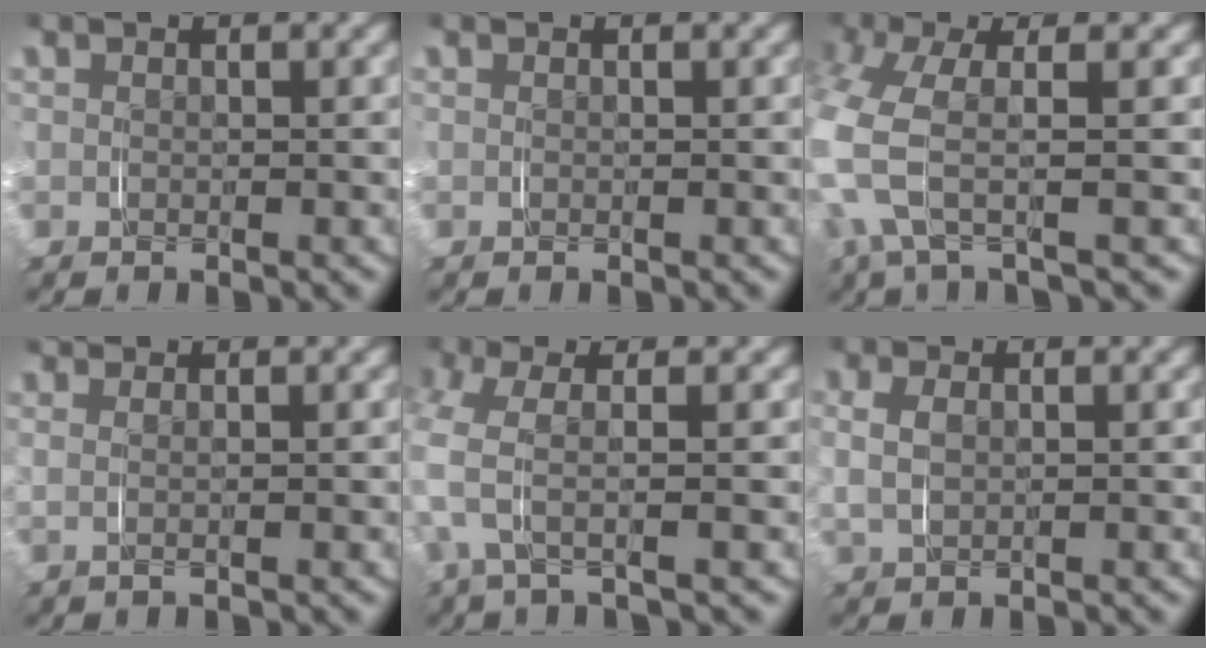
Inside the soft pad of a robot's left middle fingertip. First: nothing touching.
{"total": 0.0}
{"total": 6.3, "force": [0.4, 3.3, 5.3], "torque": [-0.156, -0.003, 0.003]}
{"total": 1.6, "force": [0.9, 0.0, 1.3], "torque": [-0.023, 0.011, 0.009]}
{"total": 4.5, "force": [1.1, 1.9, 3.9], "torque": [-0.104, 0.015, 0.008]}
{"total": 2.7, "force": [0.6, 1.9, 1.8], "torque": [-0.052, 0.004, 0.013]}